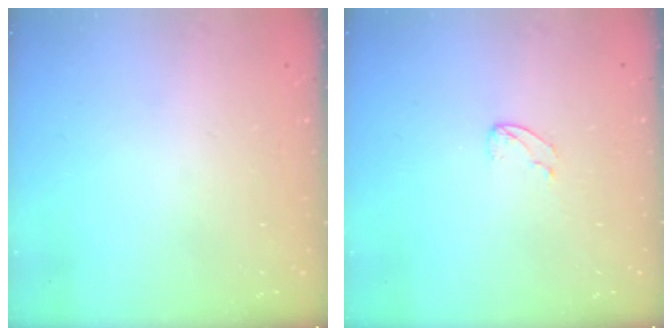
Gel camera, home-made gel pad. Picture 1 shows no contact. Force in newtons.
{"total": 3.1, "press": 3.1, "slide": 0.3}